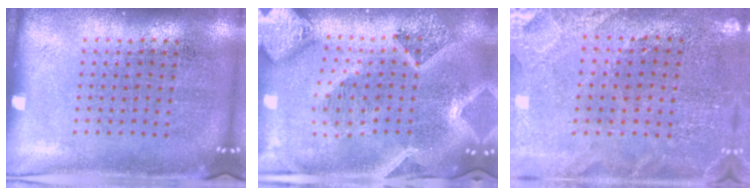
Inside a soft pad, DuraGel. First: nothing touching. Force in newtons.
{"total": 3.8, "press": 3.0, "slide": 2.3}
{"total": 0.7, "press": 0.7, "slide": 0.2}